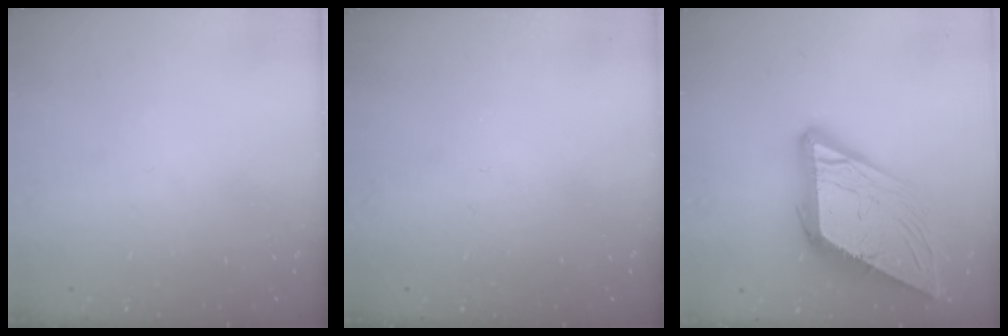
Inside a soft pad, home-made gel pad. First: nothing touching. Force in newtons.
{"total": 0.0}
{"total": 19.3, "press": 19.2, "slide": 2.3}